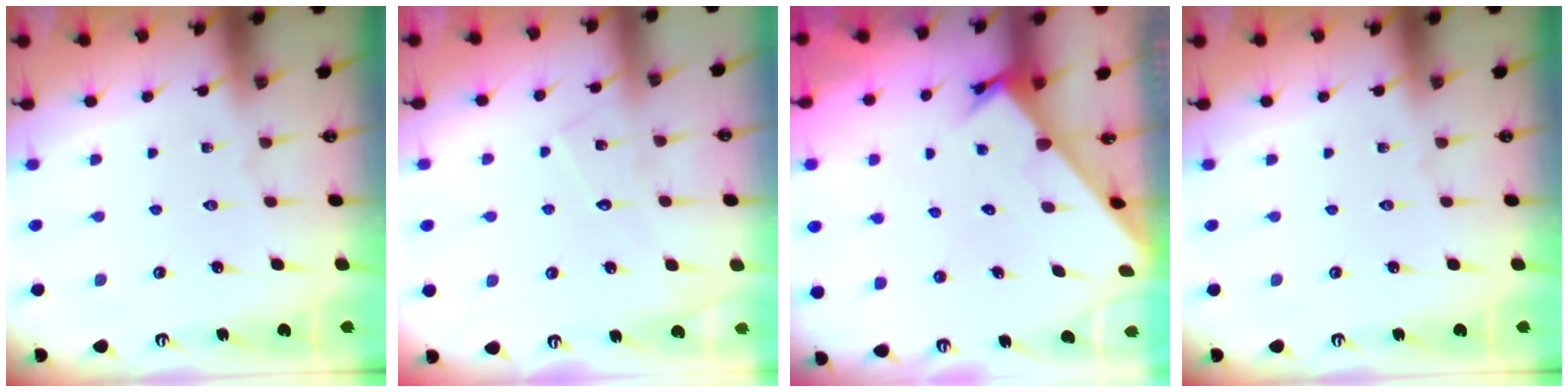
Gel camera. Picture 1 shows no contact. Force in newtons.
{"total": 6.0, "press": 5.9, "slide": 0.5}
{"total": 2.4, "press": 2.4, "slide": 0.1}
{"total": 0.0}